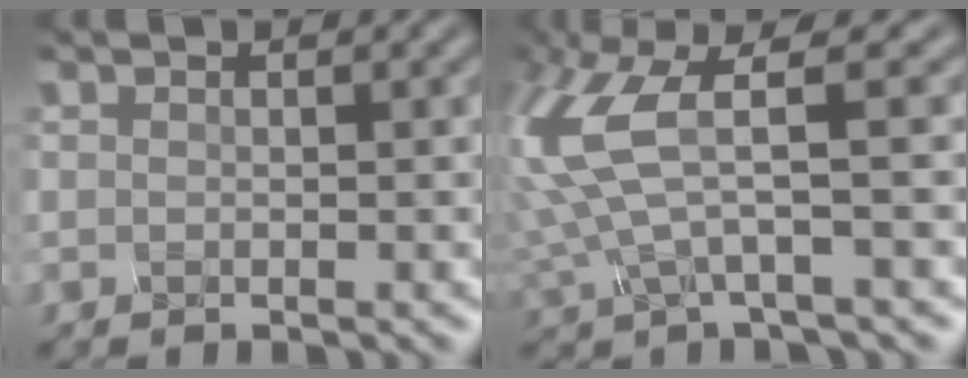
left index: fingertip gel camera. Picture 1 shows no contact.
{"total": 5.9, "force": [1.6, 0.8, 5.6], "torque": [-0.158, 0.007, 0.040]}